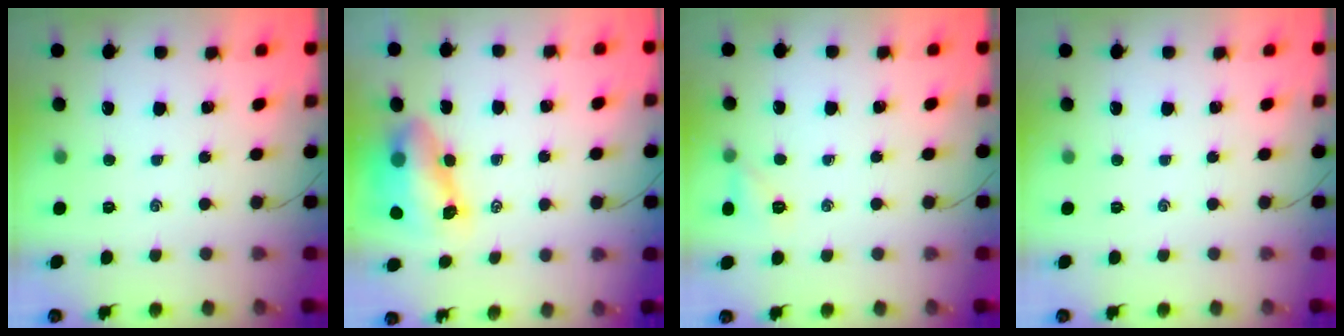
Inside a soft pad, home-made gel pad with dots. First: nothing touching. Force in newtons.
{"total": 9.3, "press": 9.0, "slide": 2.2}
{"total": 6.6, "press": 6.4, "slide": 1.5}
{"total": 0.0}